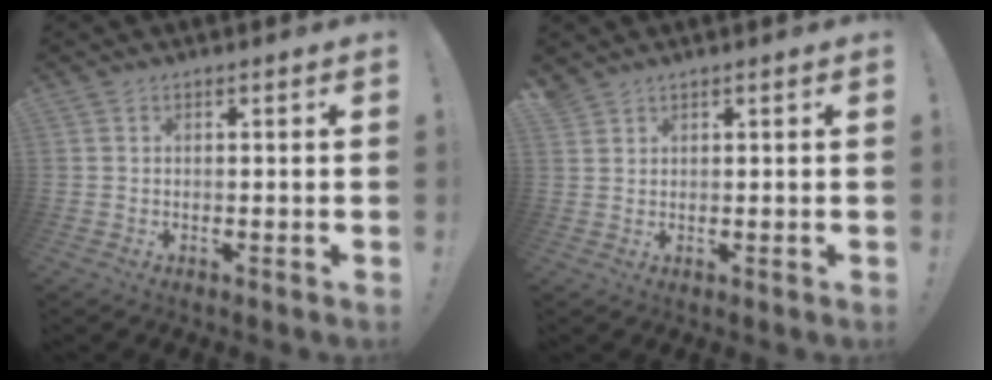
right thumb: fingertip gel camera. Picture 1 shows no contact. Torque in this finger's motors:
{"motor_torque": [-0.38, 0.12, -0.01, 0.23, -0.05]}